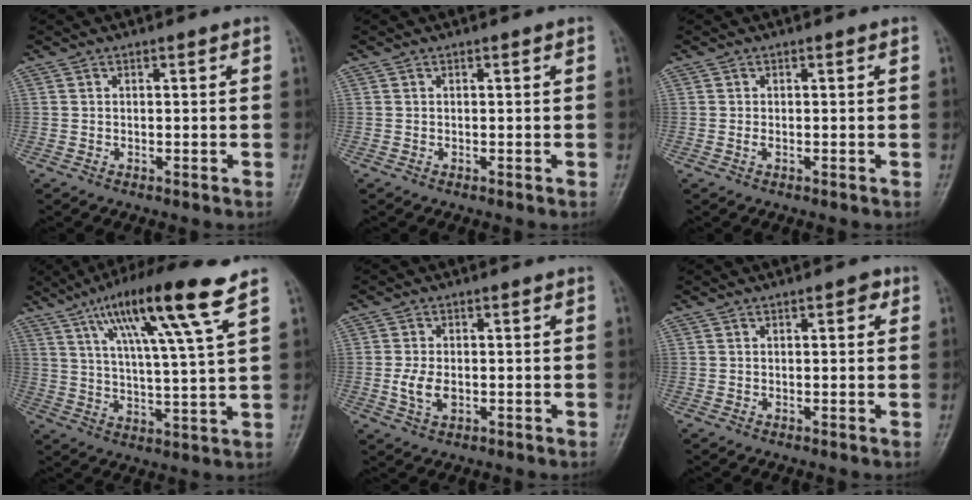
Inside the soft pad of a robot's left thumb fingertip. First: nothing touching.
{"total": 0.0}
{"total": 1.0, "force": [-0.1, 0.4, 0.9], "torque": [-0.019, 0.006, -0.001]}
{"total": 16.4, "force": [8.9, 1.0, 13.7], "torque": [-0.236, -0.023, 0.152]}
{"total": 4.4, "force": [-0.7, 2.6, 3.4], "torque": [-0.071, 0.001, -0.013]}
{"total": 2.3, "force": [0.9, 1.0, 1.8], "torque": [-0.016, 0.001, 0.009]}